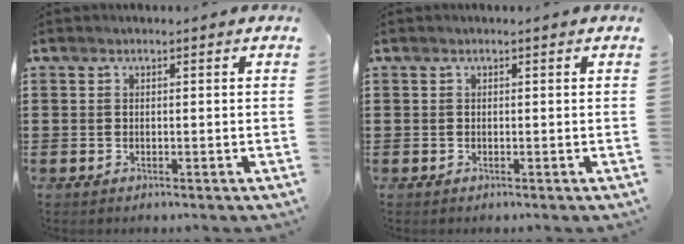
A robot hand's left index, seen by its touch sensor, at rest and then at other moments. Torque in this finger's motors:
{"motor_torque": [0.06, -0.02, 0.03, 0.01]}